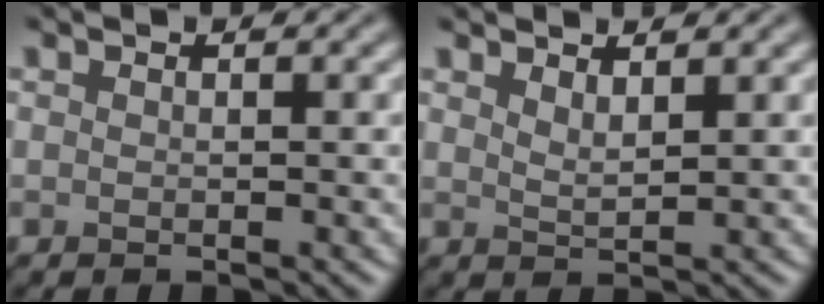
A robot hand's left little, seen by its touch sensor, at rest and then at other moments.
{"total": 1.6, "force": [1.4, 0.3, 0.8], "torque": [-0.015, -0.002, 0.026]}